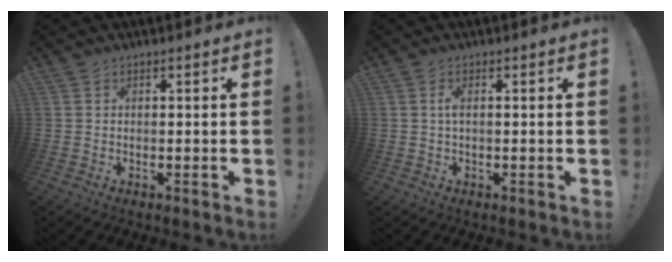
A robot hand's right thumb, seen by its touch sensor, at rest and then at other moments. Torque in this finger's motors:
{"motor_torque": [0.09, -0.06, 0.48, -0.48, 0.23]}